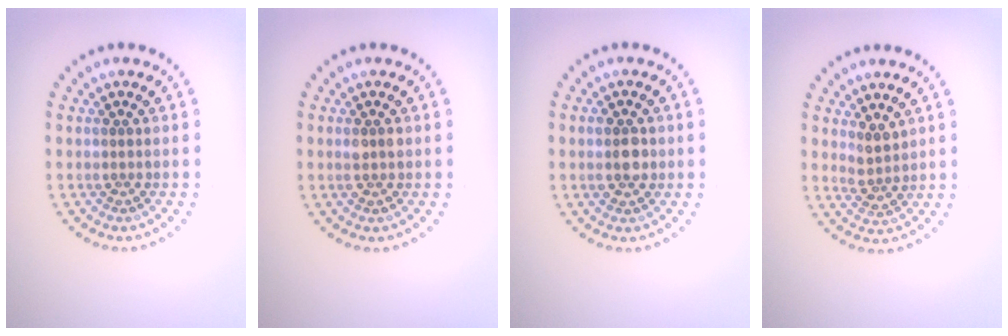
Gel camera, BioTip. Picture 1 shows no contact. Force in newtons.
{"total": 1.4, "press": 1.4, "slide": 0.2}
{"total": 2.5, "press": 2.5, "slide": 0.3}
{"total": 1.9, "press": 1.5, "slide": 1.1}